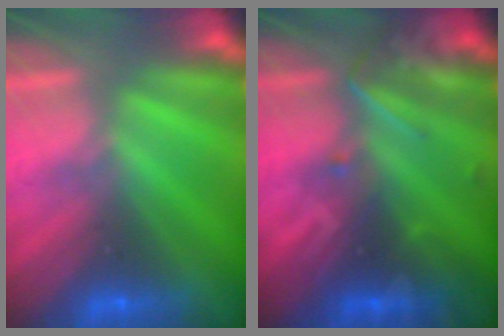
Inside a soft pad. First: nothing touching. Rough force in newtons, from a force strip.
{"total": 2.7}